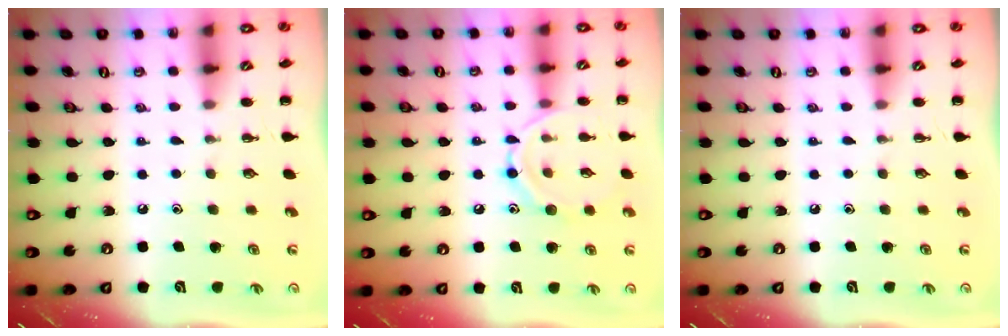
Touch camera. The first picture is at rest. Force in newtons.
{"total": 10.0, "press": 10.0, "slide": 0.5}
{"total": 0.0}